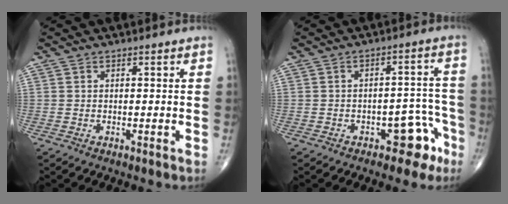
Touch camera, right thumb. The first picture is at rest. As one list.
[{"total": 7.3, "force": [-4.3, 3.9, 4.4], "torque": [-0.021, 0.049, -0.053]}]